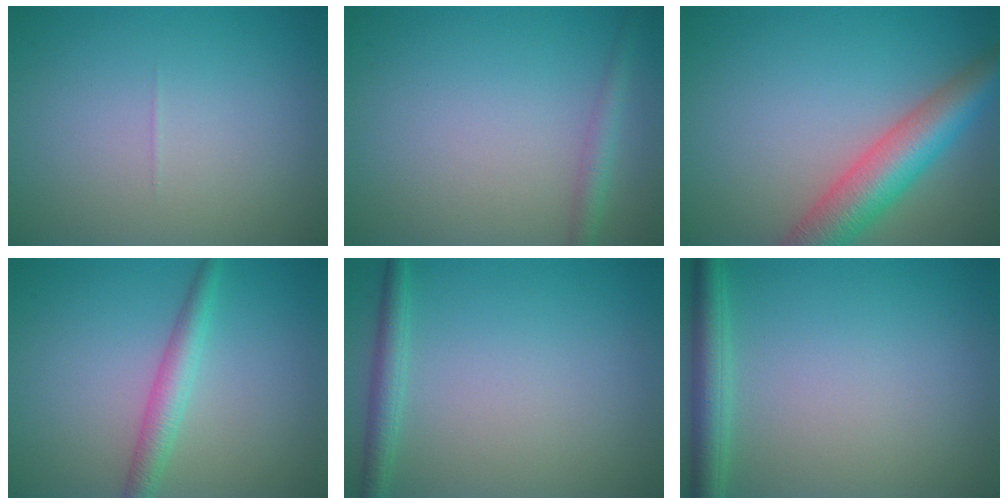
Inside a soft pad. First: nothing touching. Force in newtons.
{"total": 1.8, "press": 1.8, "slide": 0.1}
{"total": 6.9, "press": 6.9, "slide": 0.3}
{"total": 2.6, "press": 2.6, "slide": 0.0}
{"total": 1.9, "press": 1.9, "slide": 0.1}
{"total": 3.1, "press": 3.1, "slide": 0.2}